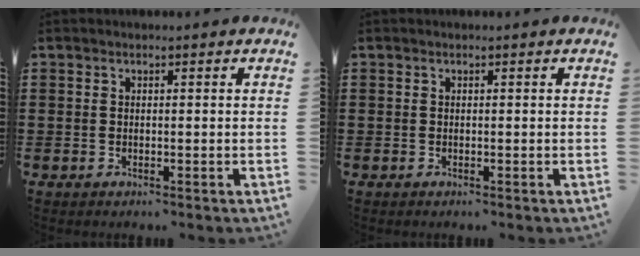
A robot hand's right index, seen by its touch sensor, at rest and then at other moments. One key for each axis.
{"total": 0.0}